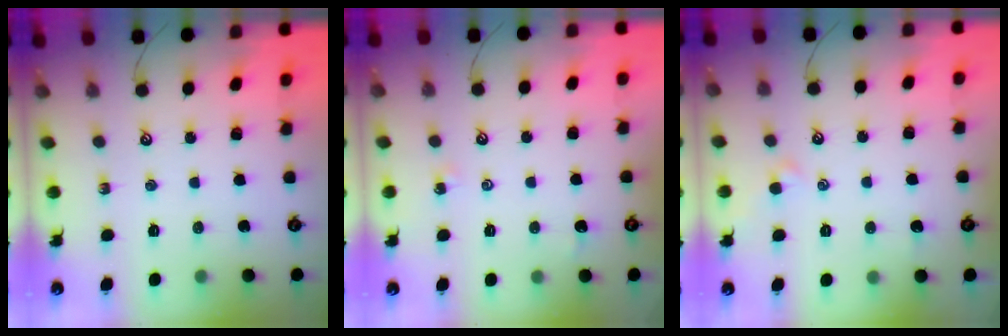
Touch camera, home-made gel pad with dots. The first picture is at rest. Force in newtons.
{"total": 1.6, "press": 1.5, "slide": 0.4}
{"total": 2.1, "press": 2.0, "slide": 0.4}